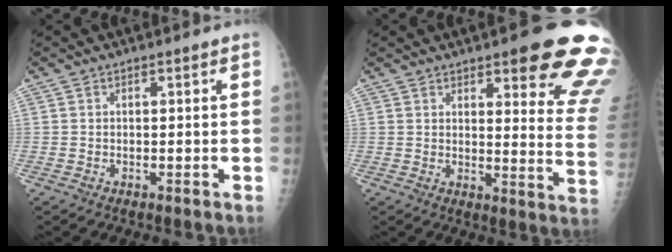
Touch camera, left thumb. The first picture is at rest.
{"total": 19.1, "force": [11.6, 4.5, 14.4], "torque": [-0.144, -0.056, 0.132]}